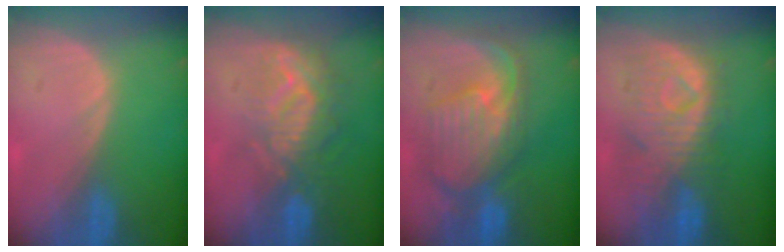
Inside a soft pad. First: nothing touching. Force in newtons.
{"total": 9.4, "press": 8.6, "slide": 3.9}
{"total": 10.9, "press": 9.6, "slide": 5.2}
{"total": 9.8, "press": 9.1, "slide": 3.6}